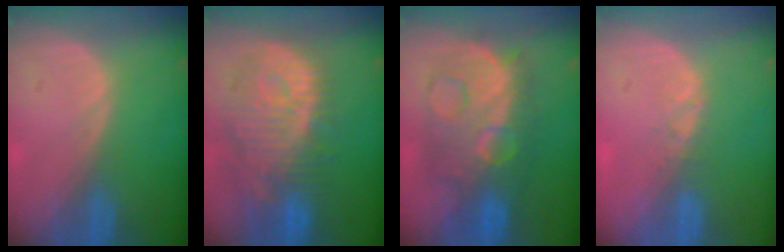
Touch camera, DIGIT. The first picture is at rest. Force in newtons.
{"total": 12.2, "press": 10.9, "slide": 5.4}
{"total": 10.8, "press": 10.8, "slide": 1.0}
{"total": 1.3, "press": 1.0, "slide": 0.8}